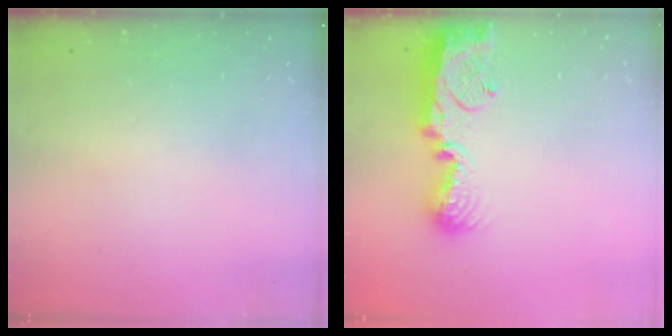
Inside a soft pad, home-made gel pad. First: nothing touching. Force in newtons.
{"total": 12.8, "press": 12.7, "slide": 1.1}